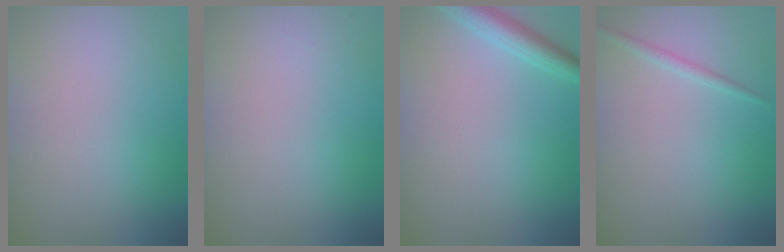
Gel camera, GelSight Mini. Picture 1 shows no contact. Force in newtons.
{"total": 0.0}
{"total": 2.7, "press": 2.7, "slide": 0.2}
{"total": 0.8, "press": 0.8, "slide": 0.0}